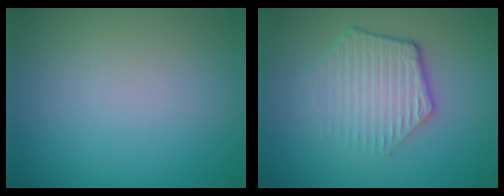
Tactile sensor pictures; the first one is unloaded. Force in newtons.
{"total": 4.4, "press": 3.3, "slide": 3.0}